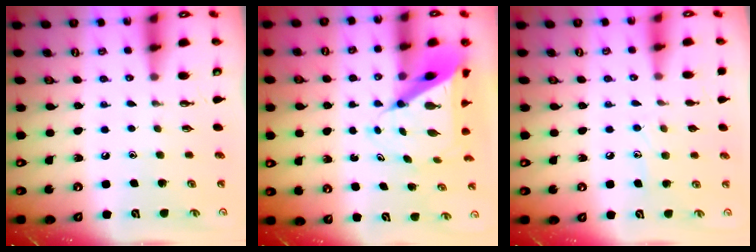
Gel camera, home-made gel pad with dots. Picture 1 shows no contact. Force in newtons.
{"total": 8.7, "press": 8.7, "slide": 0.8}
{"total": 7.6, "press": 7.6, "slide": 0.4}